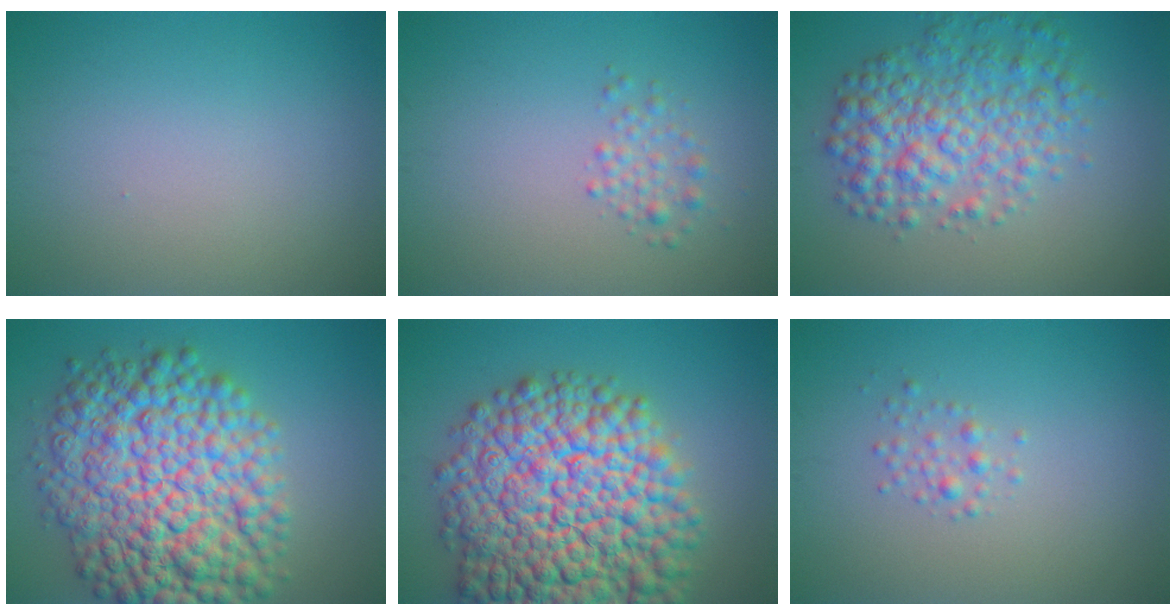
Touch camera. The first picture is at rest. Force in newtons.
{"total": 1.6, "press": 1.6, "slide": 0.1}
{"total": 6.3, "press": 6.3, "slide": 0.1}
{"total": 13.4, "press": 13.4, "slide": 0.1}
{"total": 17.5, "press": 17.5, "slide": 0.7}
{"total": 1.2, "press": 1.2, "slide": 0.1}